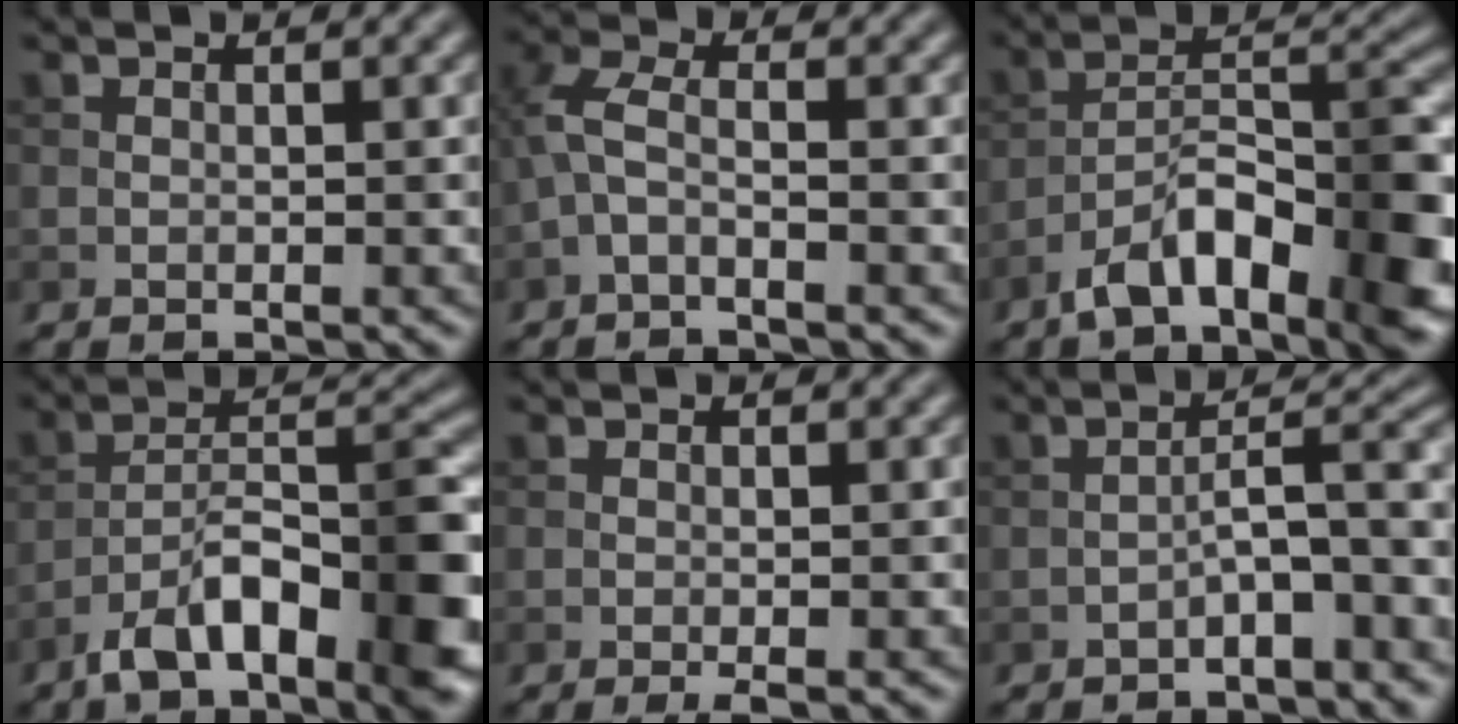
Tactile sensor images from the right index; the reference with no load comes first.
{"total": 3.1, "force": [-0.8, 1.4, 2.6], "torque": [-0.066, 0.007, -0.028]}
{"total": 10.1, "force": [-5.8, 3.8, 7.4], "torque": [-0.113, 0.016, -0.100]}
{"total": 11.0, "force": [-6.2, 4.3, 8.0], "torque": [-0.122, 0.009, -0.111]}
{"total": 1.0, "force": [-0.4, 0.1, 0.9], "torque": [-0.016, -0.006, -0.007]}
{"total": 4.7, "force": [-1.9, 1.2, 4.1], "torque": [-0.060, 0.021, -0.033]}